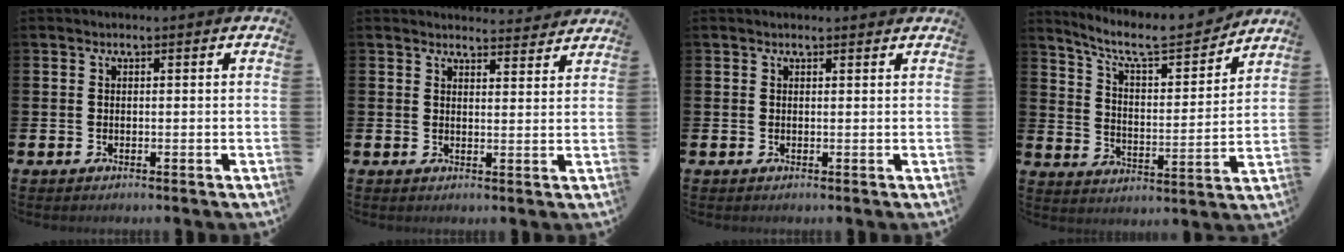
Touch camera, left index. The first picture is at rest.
{"total": 3.3, "force": [3.2, 0.3, -0.1], "torque": [0.003, -0.023, 0.057]}
{"total": 0.5, "force": [0.5, 0.1, 0.2], "torque": [0.004, -0.002, 0.007]}
{"total": 8.6, "force": [7.7, 1.8, 3.2], "torque": [-0.094, -0.052, 0.132]}